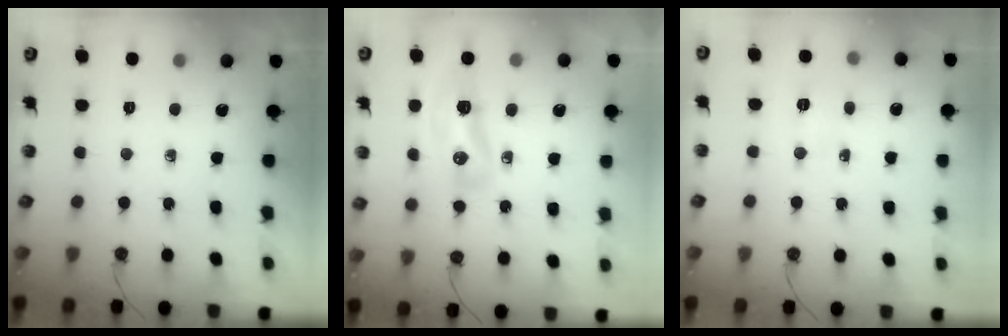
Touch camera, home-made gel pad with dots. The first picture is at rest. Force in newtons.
{"total": 8.9, "press": 8.8, "slide": 1.3}
{"total": 2.8, "press": 2.7, "slide": 0.8}